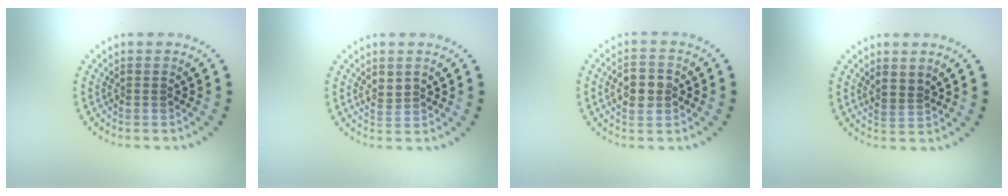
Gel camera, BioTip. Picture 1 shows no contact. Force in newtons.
{"total": 1.2, "press": 1.2, "slide": 0.4}
{"total": 3.0, "press": 3.0, "slide": 0.1}
{"total": 1.2, "press": 0.9, "slide": 0.8}